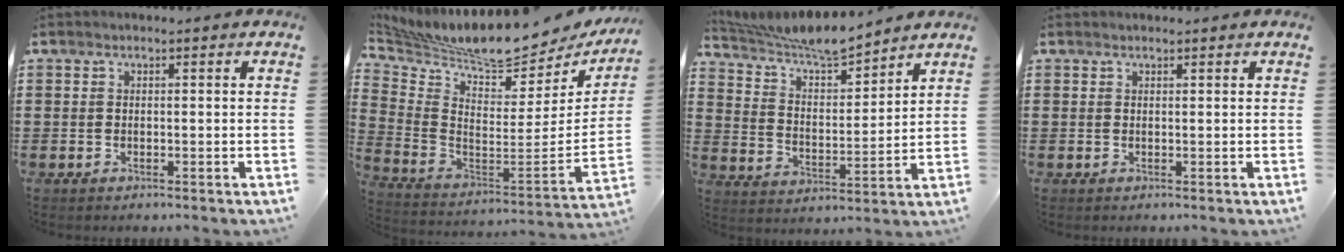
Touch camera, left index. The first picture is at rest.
{"total": 7.7, "force": [7.1, 0.8, 3.0], "torque": [-0.091, -0.073, 0.116]}
{"total": 6.9, "force": [6.4, 0.7, 2.5], "torque": [-0.077, -0.040, 0.107]}
{"total": 0.6, "force": [0.6, 0.1, 0.0], "torque": [-0.002, 0.000, 0.012]}